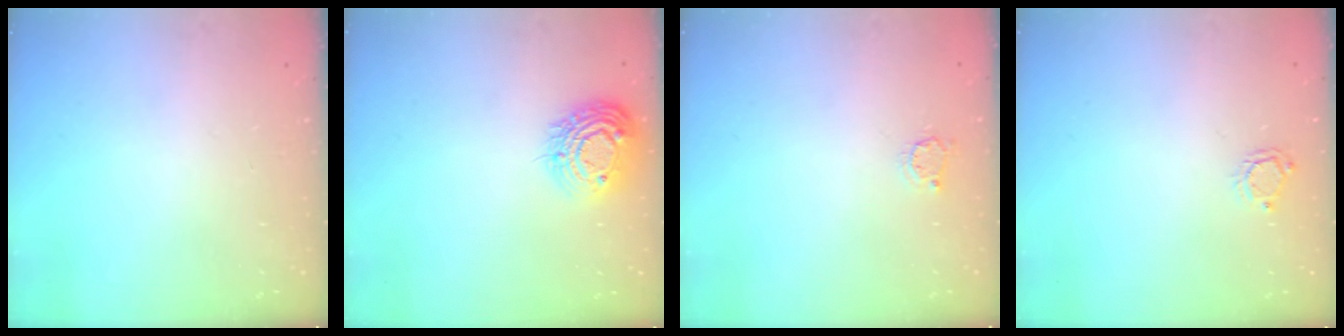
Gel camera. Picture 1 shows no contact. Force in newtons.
{"total": 12.9, "press": 12.9, "slide": 0.9}
{"total": 2.7, "press": 2.7, "slide": 0.4}
{"total": 2.9, "press": 2.9, "slide": 0.3}